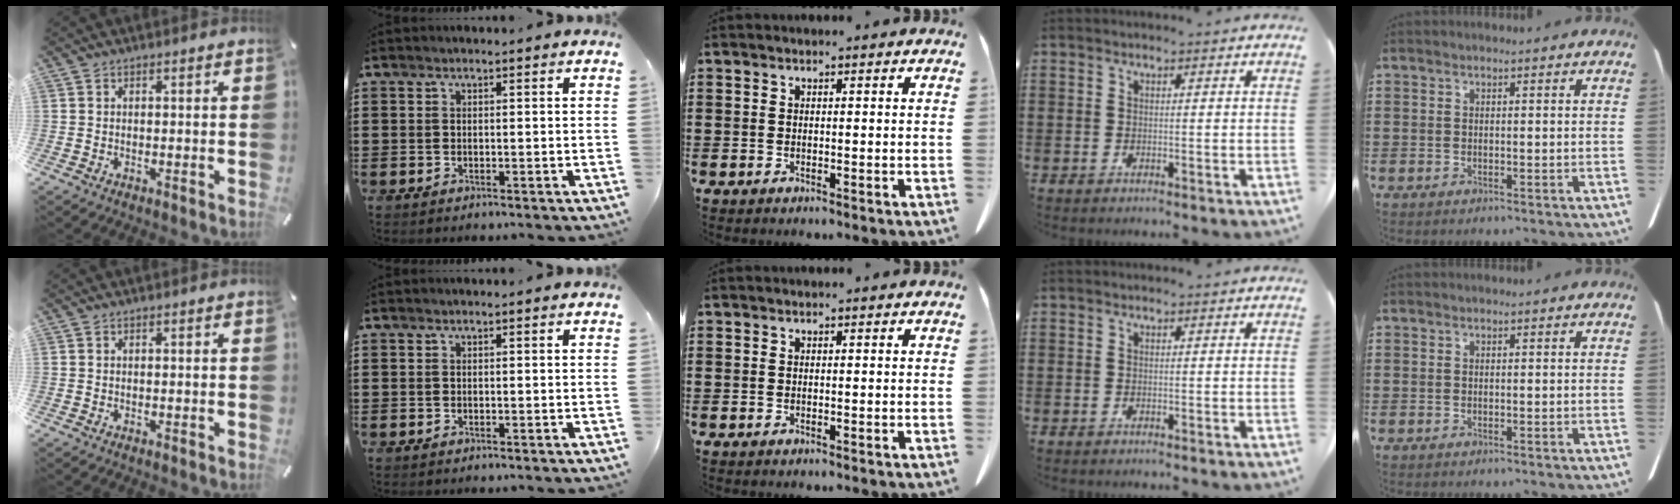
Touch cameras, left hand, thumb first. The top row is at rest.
{}